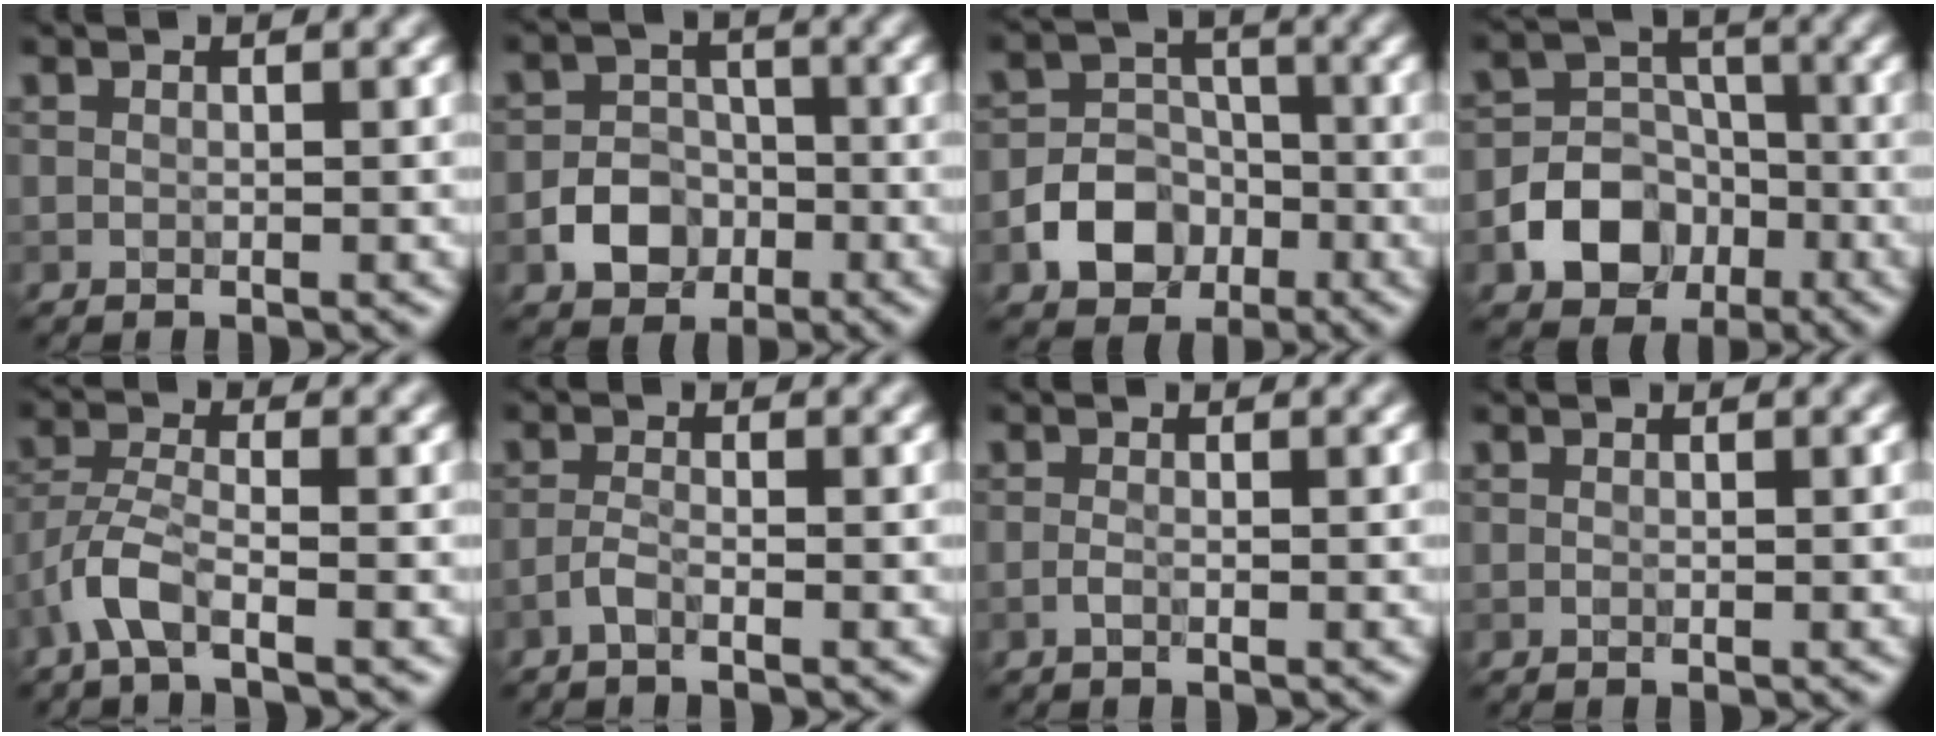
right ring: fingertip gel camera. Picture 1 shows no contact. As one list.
[{"total": 3.9, "force": [-1.5, 3.2, 1.7], "torque": [-0.024, 0.002, -0.027]}, {"total": 5.3, "force": [-2.2, 4.3, 2.4], "torque": [-0.020, 0.000, -0.053]}, {"total": 7.4, "force": [-3.1, 6.0, 2.9], "torque": [-0.027, -0.006, -0.078]}, {"total": 3.7, "force": [-2.2, 1.0, 2.8], "torque": [-0.061, 0.004, -0.056]}, {"total": 1.5, "force": [-1.0, 0.3, 1.1], "torque": [-0.021, 0.003, -0.026]}, {"total": 0.8, "force": [-0.4, 0.2, 0.7], "torque": [-0.015, -0.001, -0.010]}, {"total": 0.0}]